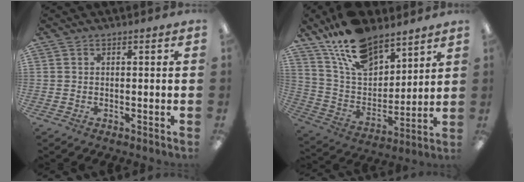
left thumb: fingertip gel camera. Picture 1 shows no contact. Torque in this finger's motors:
{"motor_torque": [0.80, 0.78, 1.39, -1.38, 0.19]}